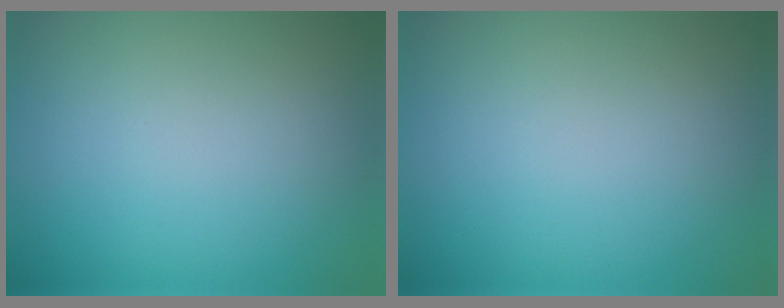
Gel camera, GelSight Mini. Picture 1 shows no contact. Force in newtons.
{"total": 0.0}